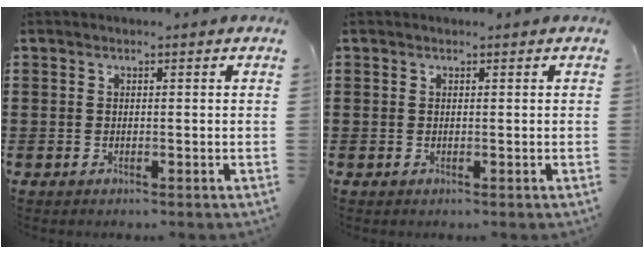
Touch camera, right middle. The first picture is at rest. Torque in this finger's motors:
{"motor_torque": [0.19, 0.01, -0.01, 0.00]}